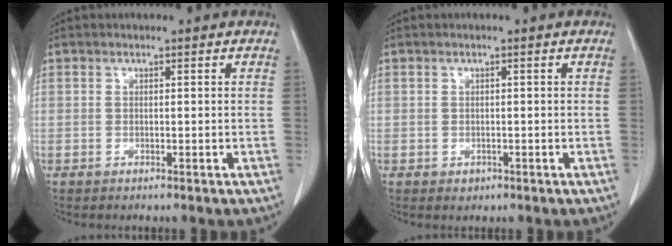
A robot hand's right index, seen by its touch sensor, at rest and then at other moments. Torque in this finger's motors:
{"motor_torque": [-0.05, -0.01, -0.13, -0.05]}